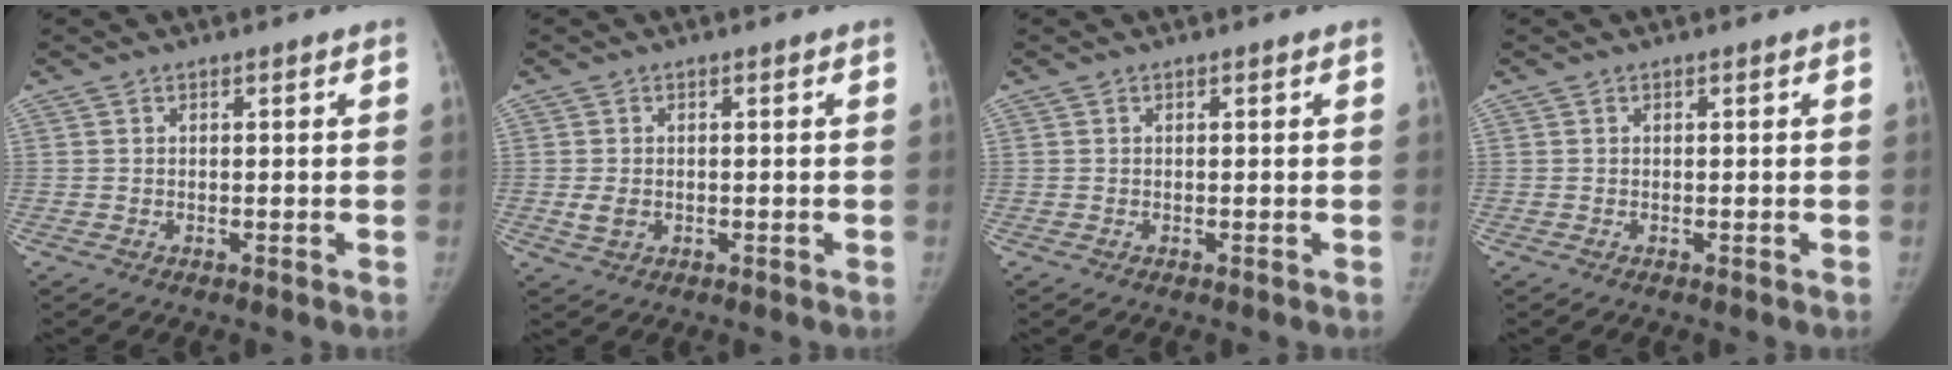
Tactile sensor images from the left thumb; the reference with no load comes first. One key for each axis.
{"total": 2.5, "fx": -0.4, "fy": 1.8, "fz": 1.6, "tx": -0.026, "ty": -0.002, "tz": -0.003}
{"total": 0.0}
{"total": 0.0}